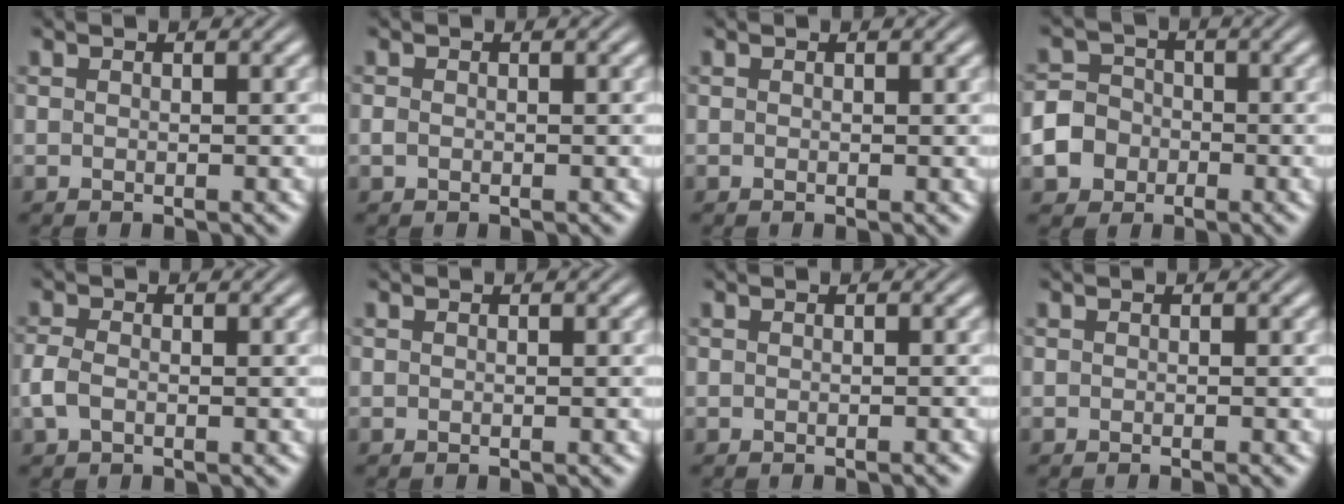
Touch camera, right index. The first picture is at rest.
{"total": 0.6, "force": [-0.4, 0.3, 0.3], "torque": [-0.011, -0.006, -0.003]}
{"total": 0.0}
{"total": 6.6, "force": [-1.9, 5.9, 2.1], "torque": [-0.059, -0.027, -0.028]}
{"total": 1.9, "force": [-0.7, 1.3, 1.2], "torque": [-0.038, -0.005, -0.010]}
{"total": 0.0}
{"total": 0.5, "force": [-0.5, 0.0, 0.2], "torque": [-0.003, 0.004, -0.011]}
{"total": 0.8, "force": [-0.7, -0.1, 0.4], "torque": [-0.001, 0.003, -0.014]}